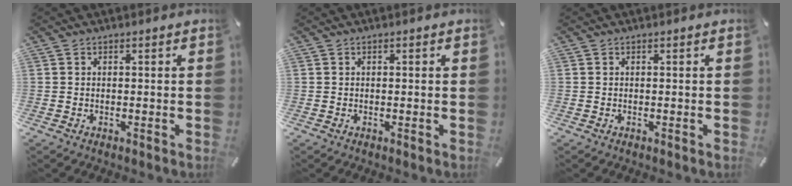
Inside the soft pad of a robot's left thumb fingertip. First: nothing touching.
{"total": 0.0}
{"total": 0.0}